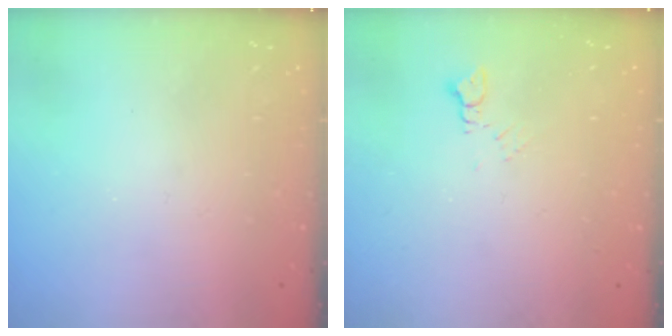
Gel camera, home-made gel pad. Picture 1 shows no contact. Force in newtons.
{"total": 2.8, "press": 2.8, "slide": 0.5}